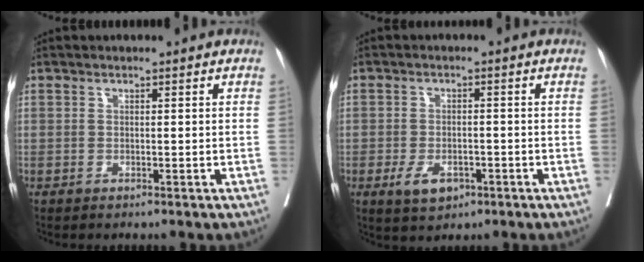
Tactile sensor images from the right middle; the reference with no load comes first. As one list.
[{"total": 4.5, "force": [-2.2, 2.6, 3.0], "torque": [-0.052, -0.001, -0.030]}]